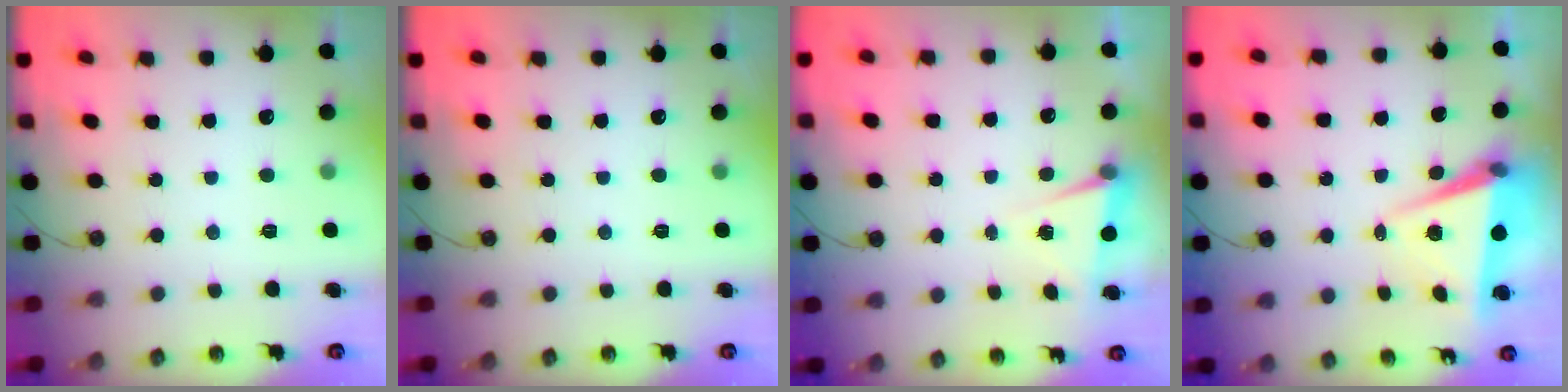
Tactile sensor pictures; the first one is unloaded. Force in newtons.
{"total": 0.0}
{"total": 3.5, "press": 1.8, "slide": 3.0}
{"total": 6.4, "press": 4.9, "slide": 4.1}